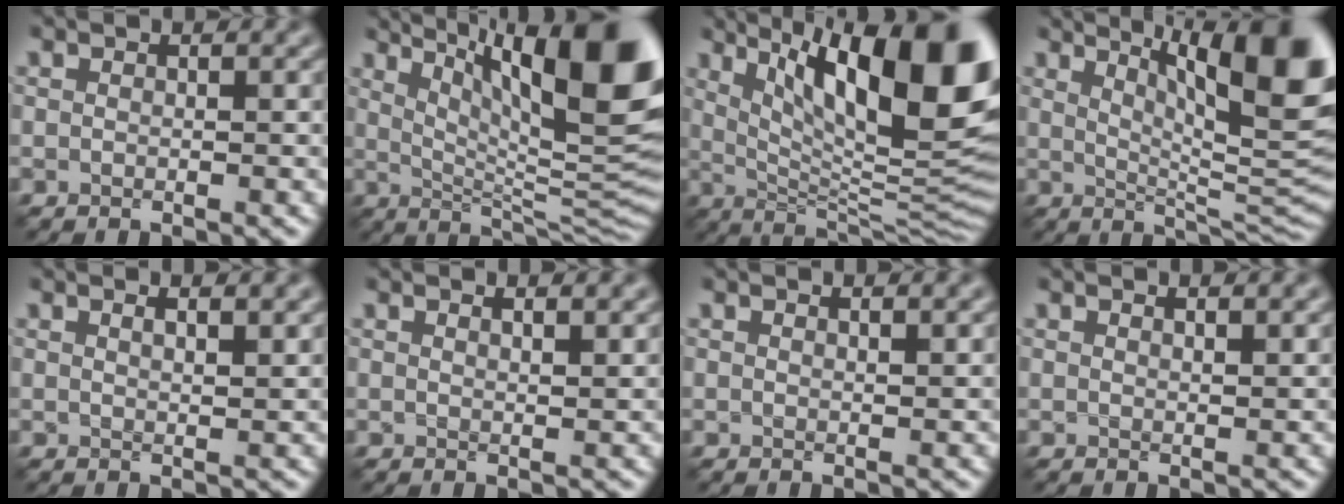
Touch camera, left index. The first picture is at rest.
{"total": 15.1, "force": [6.4, 4.3, 13.0], "torque": [-0.174, 0.005, 0.111]}
{"total": 16.2, "force": [5.9, 5.3, 14.1], "torque": [-0.185, 0.004, 0.100]}
{"total": 12.4, "force": [5.3, 3.4, 10.7], "torque": [-0.112, 0.011, 0.077]}
{"total": 2.8, "force": [1.8, 1.0, 1.9], "torque": [-0.012, 0.009, 0.012]}
{"total": 2.4, "force": [1.7, 0.7, 1.4], "torque": [-0.011, 0.009, 0.010]}
{"total": 1.4, "force": [1.1, 0.3, 0.7], "torque": [-0.009, 0.001, 0.014]}
{"total": 1.7, "force": [1.3, 0.5, 0.9], "torque": [-0.009, 0.002, 0.014]}